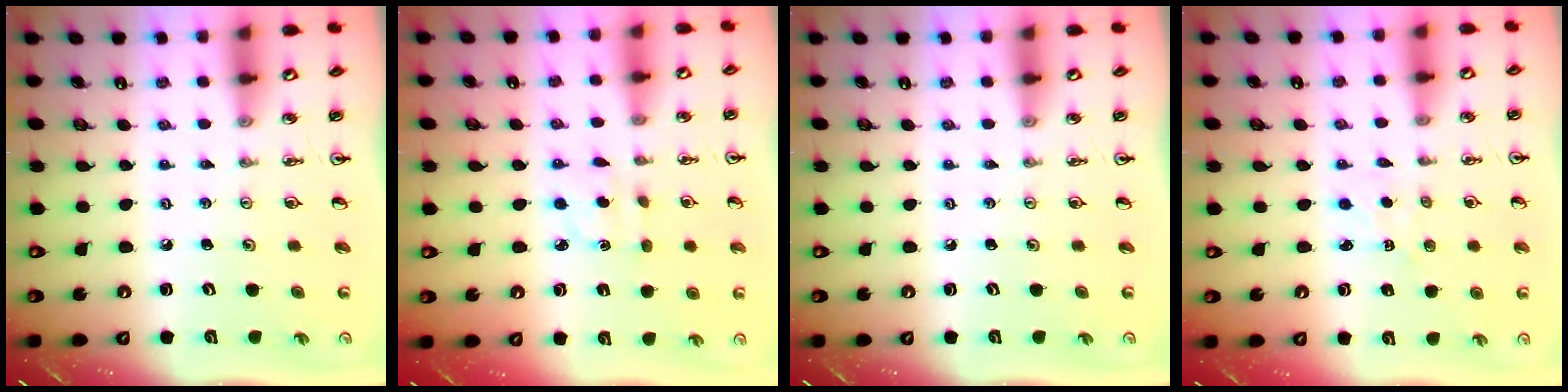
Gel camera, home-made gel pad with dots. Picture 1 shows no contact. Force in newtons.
{"total": 2.3, "press": 2.1, "slide": 0.8}
{"total": 0.0}
{"total": 1.3, "press": 1.3, "slide": 0.2}